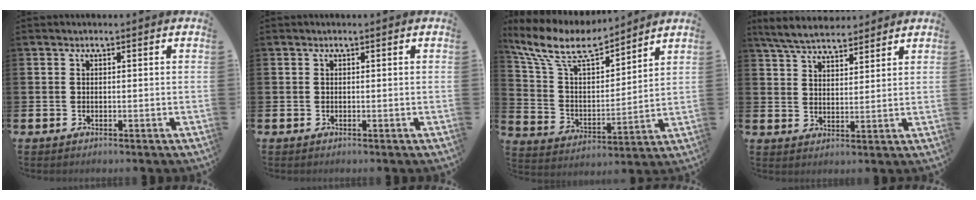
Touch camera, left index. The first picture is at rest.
{"total": 0.0}
{"total": 10.2, "force": [8.9, 2.8, 4.2], "torque": [-0.127, -0.052, 0.156]}
{"total": 5.8, "force": [5.5, 1.3, 1.3], "torque": [-0.050, -0.018, 0.101]}